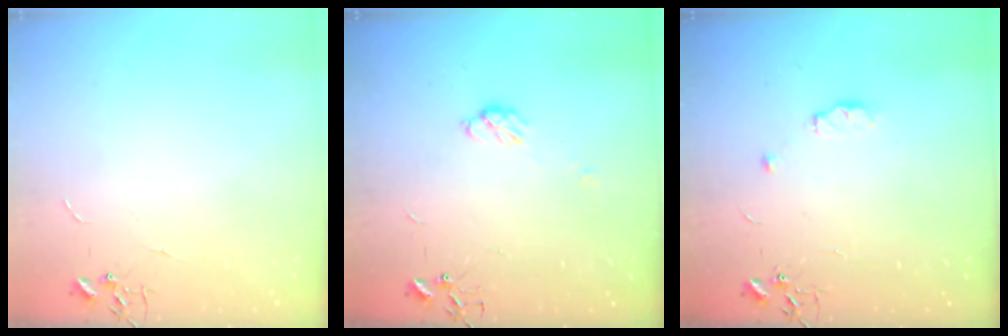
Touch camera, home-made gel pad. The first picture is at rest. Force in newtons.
{"total": 5.0, "press": 4.9, "slide": 0.5}
{"total": 6.0, "press": 6.0, "slide": 0.9}